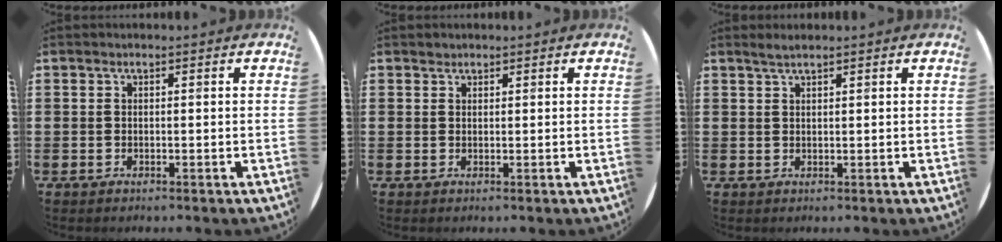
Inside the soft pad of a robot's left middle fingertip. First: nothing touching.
{"total": 0.6, "force": [0.6, 0.2, -0.1], "torque": [0.002, 0.003, 0.012]}
{"total": 1.3, "force": [1.1, -0.1, 0.6], "torque": [-0.013, 0.001, 0.021]}